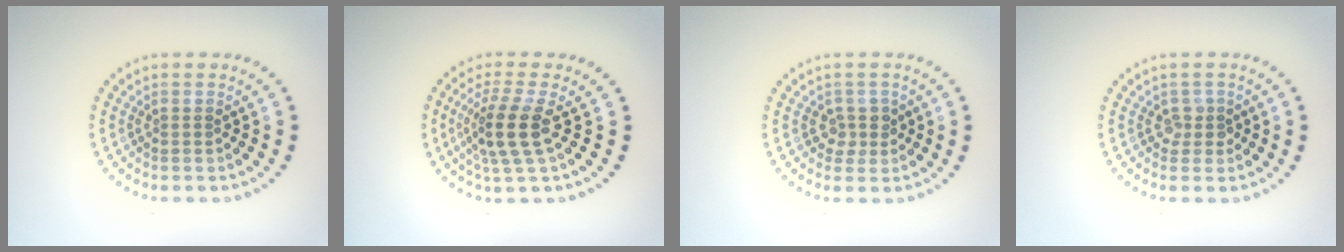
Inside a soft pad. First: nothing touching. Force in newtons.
{"total": 4.0, "press": 3.1, "slide": 2.5}
{"total": 1.5, "press": 1.3, "slide": 0.8}
{"total": 1.4, "press": 1.1, "slide": 0.8}